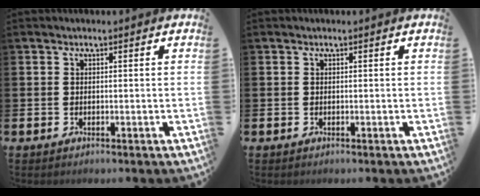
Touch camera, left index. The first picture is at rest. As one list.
[{"total": 0.0}]